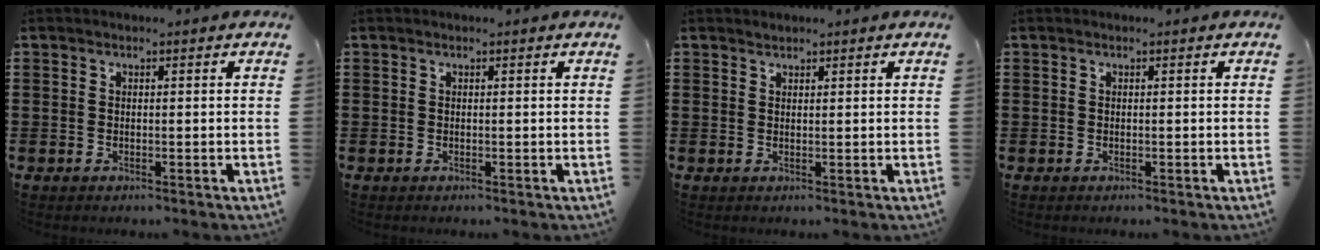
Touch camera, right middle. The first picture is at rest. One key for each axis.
{"total": 0.0}
{"total": 0.8, "fx": 0.8, "fy": 0.1, "fz": -0.2, "tx": 0.002, "ty": -0.001, "tz": 0.015}
{"total": 0.0}